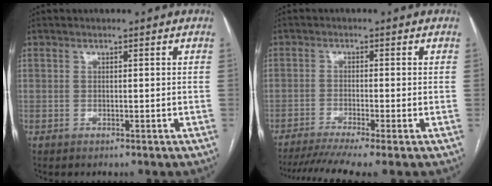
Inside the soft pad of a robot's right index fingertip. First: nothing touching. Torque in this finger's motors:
{"motor_torque": [0.46, -0.43, 0.23, 0.05]}